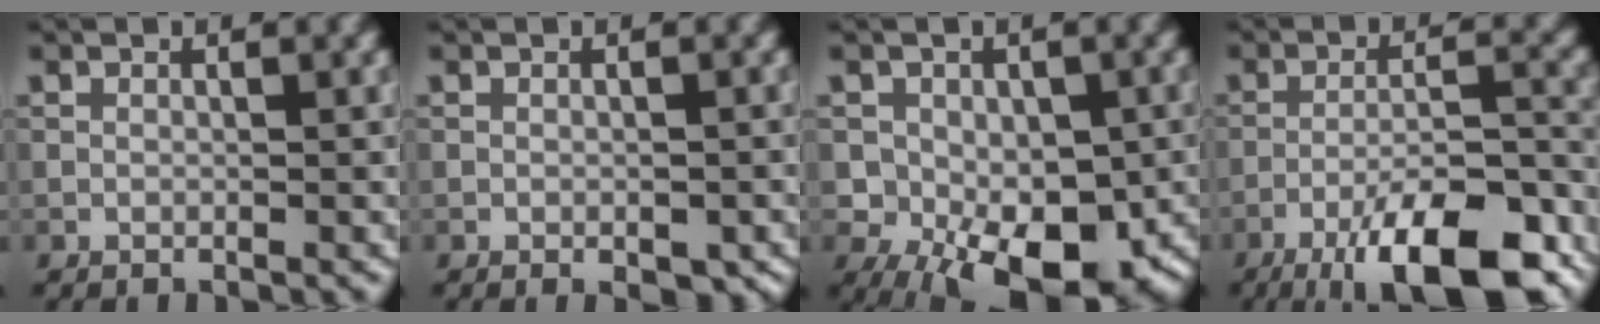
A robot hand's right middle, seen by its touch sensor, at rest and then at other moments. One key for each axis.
{"total": 2.0, "fx": -0.9, "fy": 0.9, "fz": 1.6, "tx": -0.021, "ty": -0.005, "tz": -0.007}
{"total": 10.6, "fx": -3.4, "fy": 6.8, "fz": 7.4, "tx": -0.087, "ty": -0.014, "tz": -0.048}
{"total": 12.7, "fx": -8.5, "fy": 3.1, "fz": 8.9, "tx": -0.144, "ty": 0.002, "tz": -0.134}